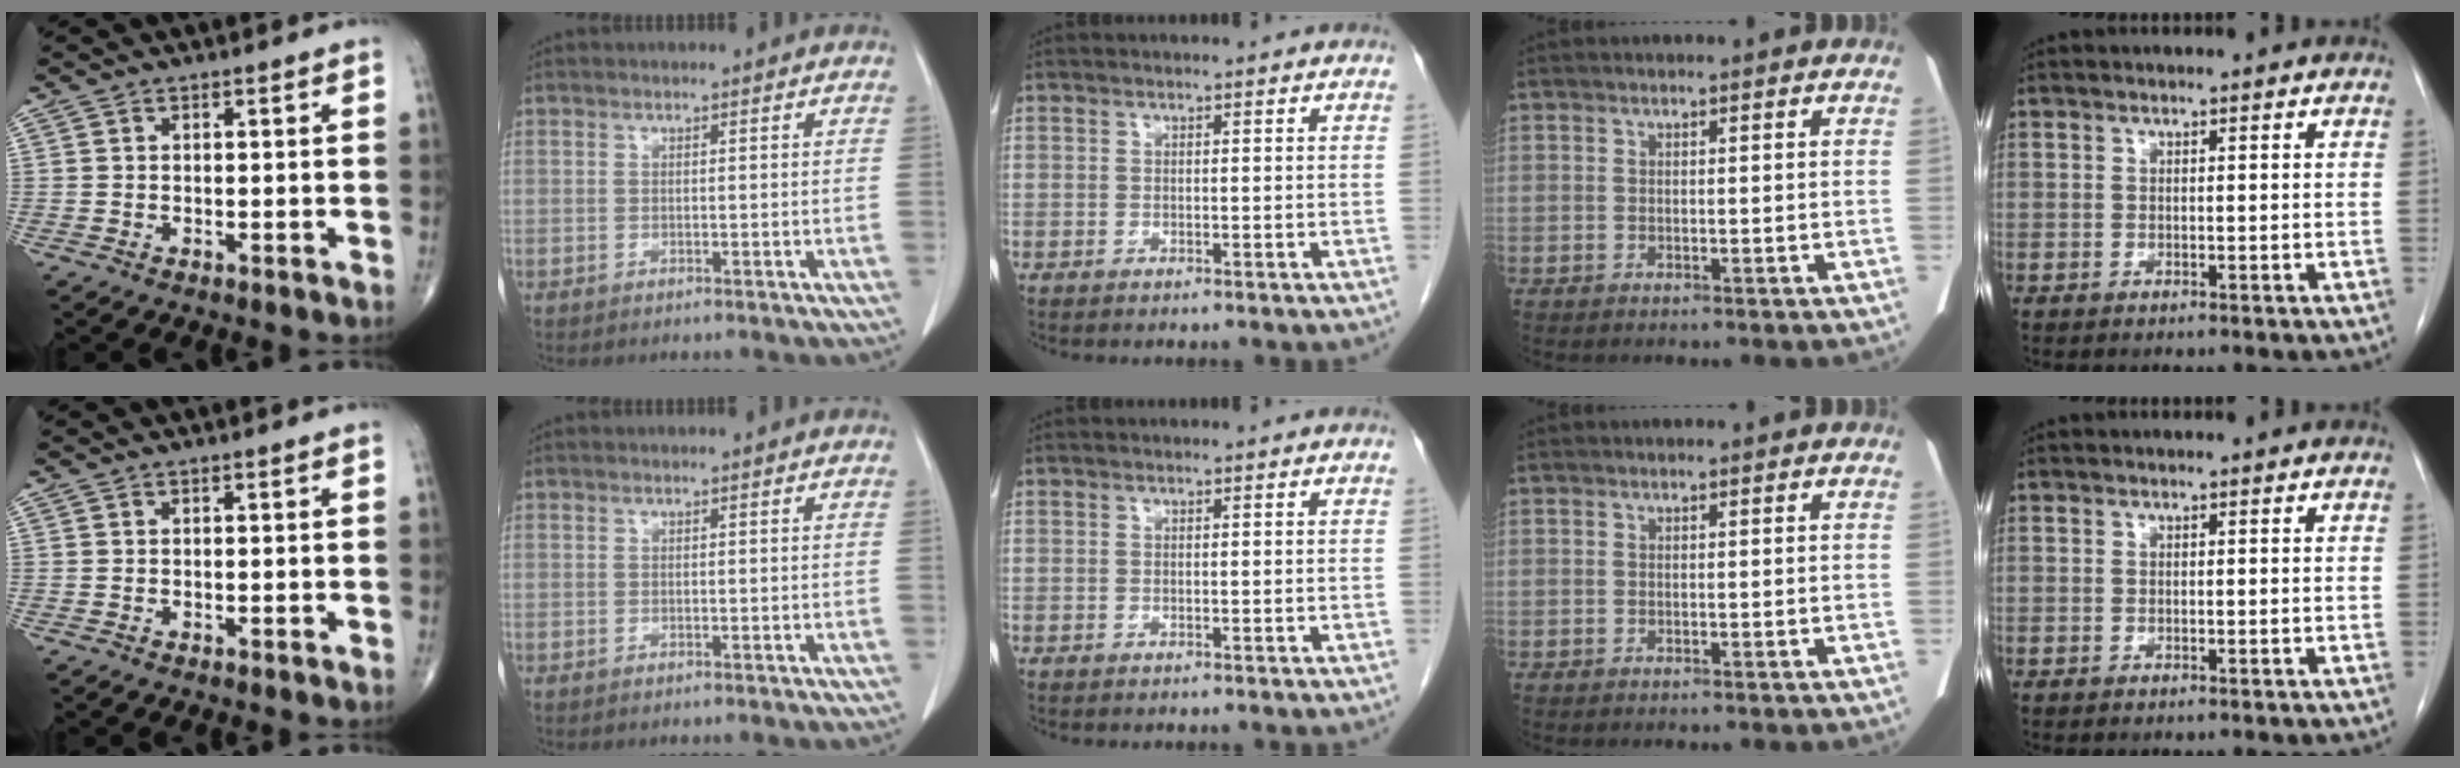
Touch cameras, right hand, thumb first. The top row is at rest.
{}